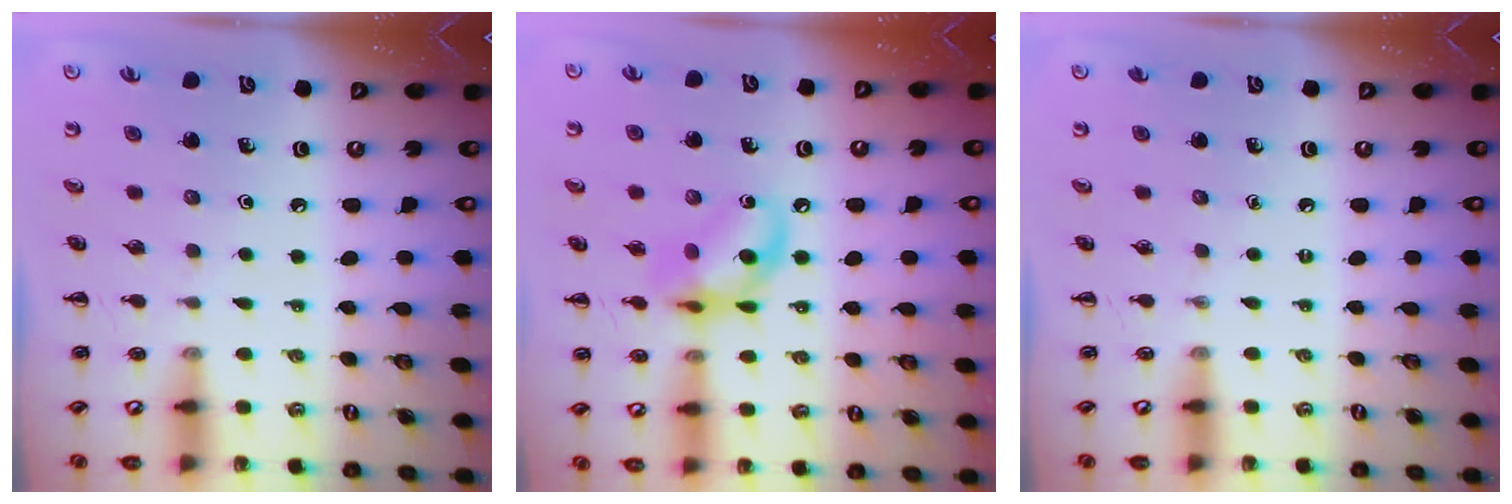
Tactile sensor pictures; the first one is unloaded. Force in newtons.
{"total": 12.6, "press": 12.4, "slide": 2.2}
{"total": 0.0}